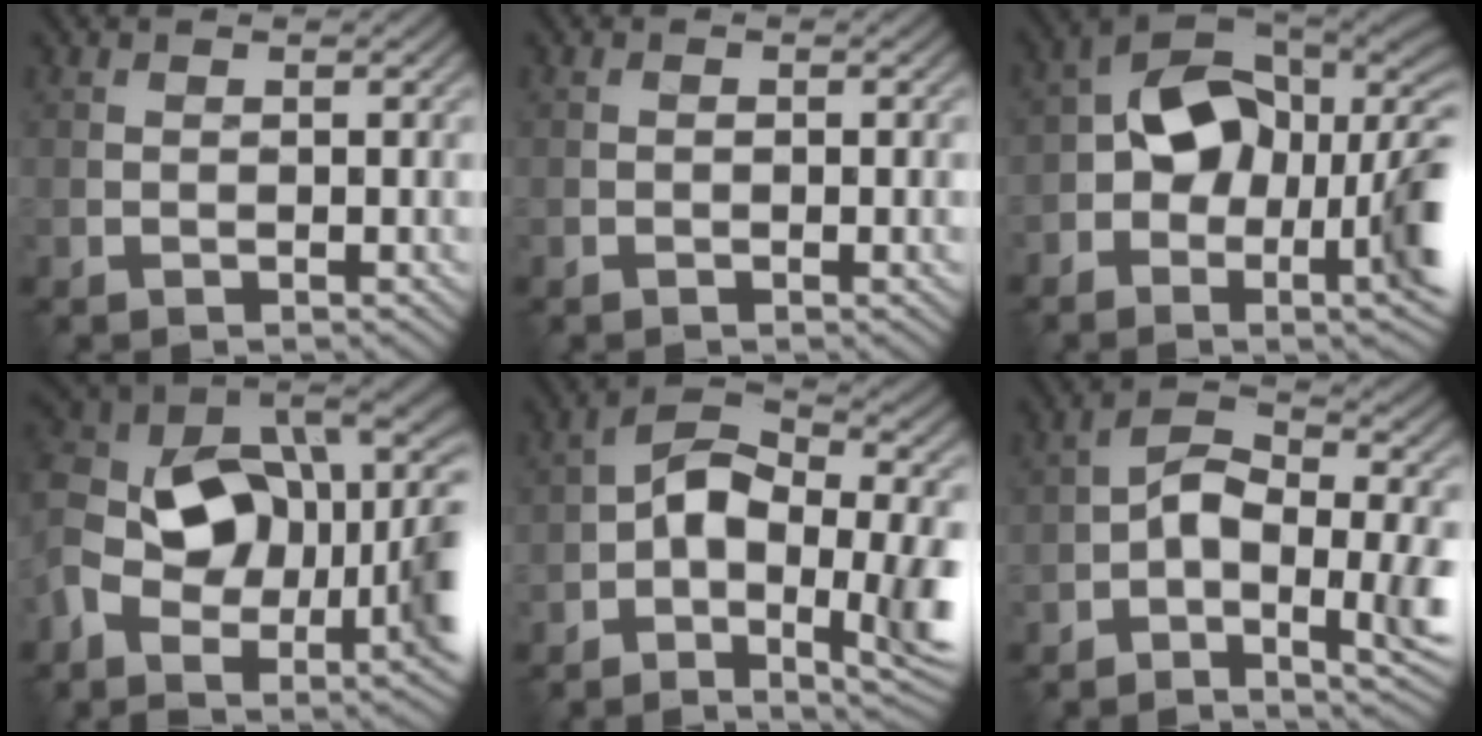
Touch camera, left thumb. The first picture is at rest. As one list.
[{"total": 0.9, "force": [-0.2, 0.4, 0.8], "torque": [-0.011, -0.001, -0.002]}, {"total": 14.4, "force": [-1.0, 8.3, 11.8], "torque": [-0.187, 0.008, -0.026]}, {"total": 15.0, "force": [-3.4, 9.8, 10.9], "torque": [-0.208, -0.020, -0.061]}, {"total": 11.6, "force": [-1.7, 5.8, 9.9], "torque": [-0.169, 0.002, -0.037]}, {"total": 7.7, "force": [-1.8, 3.6, 6.5], "torque": [-0.108, 0.004, -0.038]}]